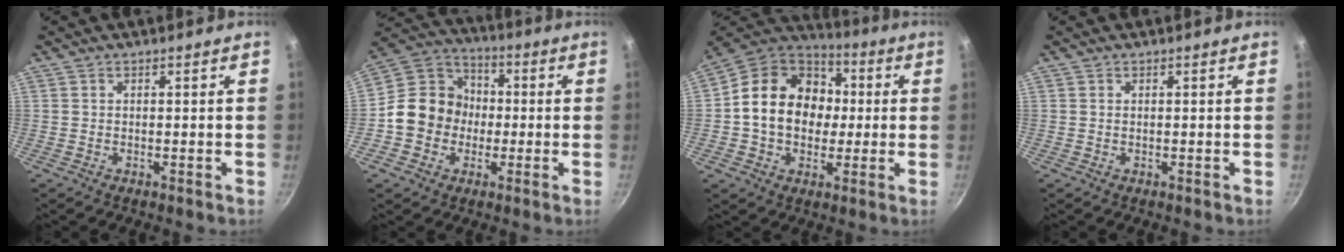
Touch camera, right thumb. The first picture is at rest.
{"total": 12.6, "force": [-1.8, 11.2, 5.4], "torque": [-0.053, 0.035, -0.051]}
{"total": 19.0, "force": [0.9, 15.2, 11.4], "torque": [-0.166, 0.030, 0.003]}
{"total": 0.0}